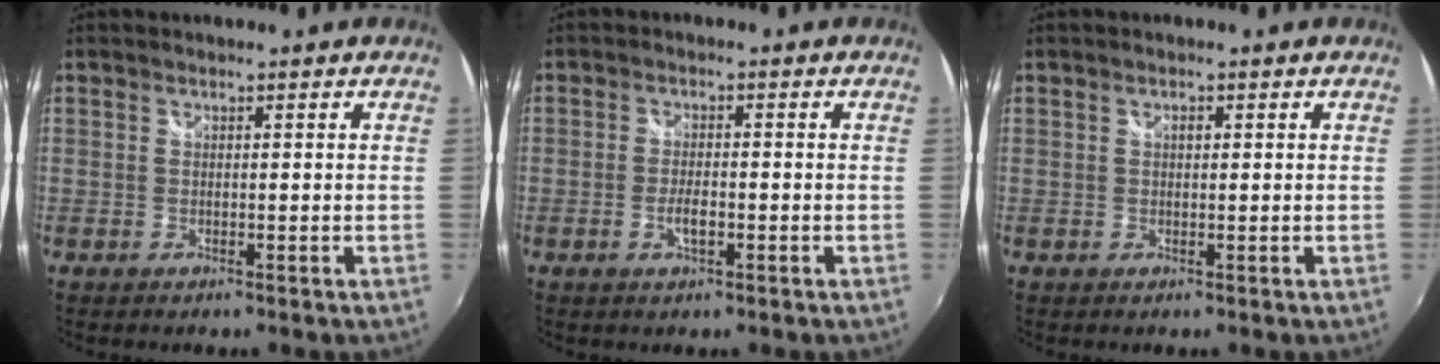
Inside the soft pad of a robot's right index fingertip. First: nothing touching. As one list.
[{"total": 3.0, "force": [-1.2, 1.0, 2.6], "torque": [-0.052, -0.002, -0.022]}, {"total": 0.8, "force": [0.3, 0.3, 0.6], "torque": [-0.009, 0.003, 0.004]}]